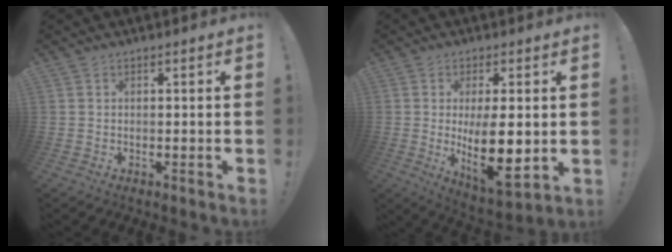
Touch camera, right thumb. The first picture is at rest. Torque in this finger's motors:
{"motor_torque": [0.22, 0.42, 0.88, 0.52, 0.07]}